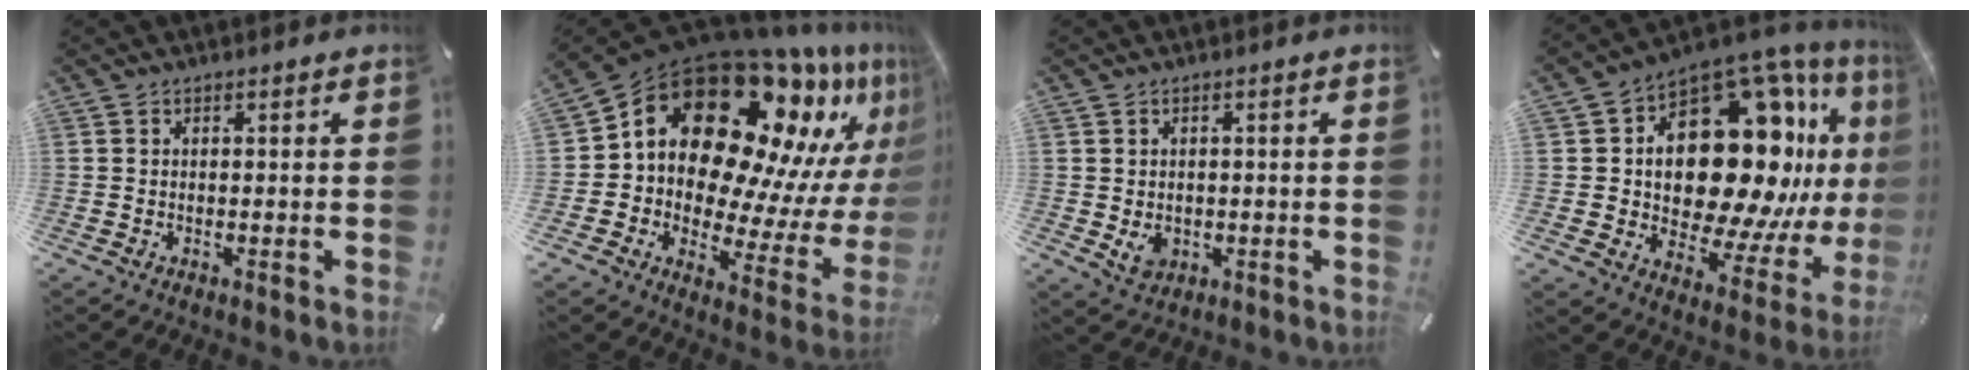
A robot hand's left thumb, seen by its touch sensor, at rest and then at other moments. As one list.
[{"total": 21.2, "force": [12.1, 13.1, 11.4], "torque": [-0.172, -0.131, 0.217]}, {"total": 4.6, "force": [-0.6, 4.0, 2.4], "torque": [-0.037, -0.004, -0.012]}, {"total": 24.5, "force": [6.1, 15.0, 18.4], "torque": [-0.295, -0.071, 0.118]}]